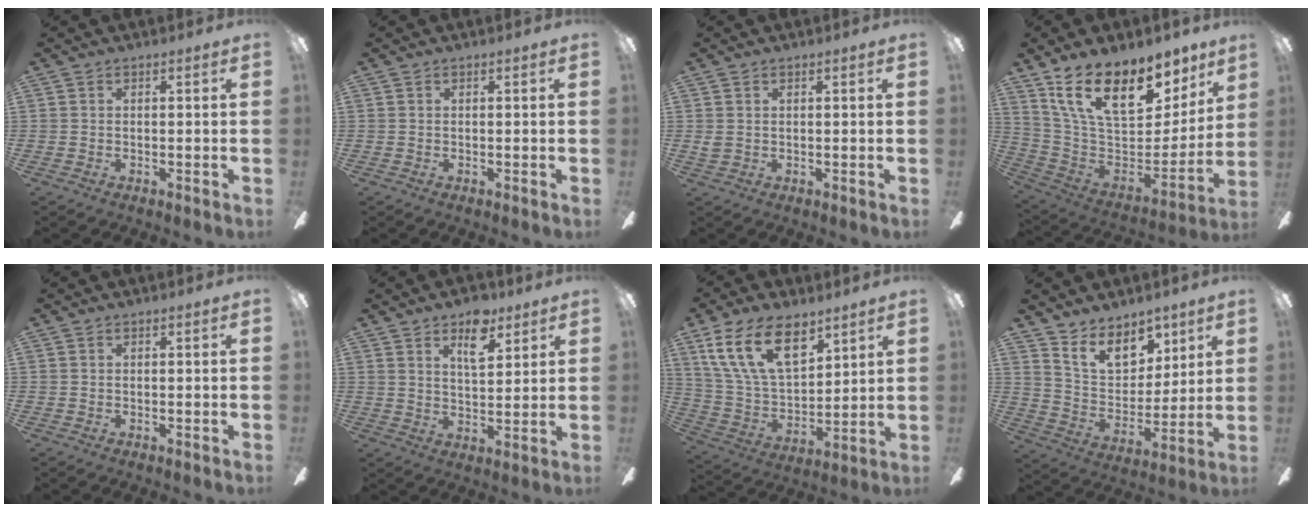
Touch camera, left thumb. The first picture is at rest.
{"total": 0.0}
{"total": 1.3, "force": [0.6, 1.0, 0.6], "torque": [-0.013, 0.002, 0.011]}
{"total": 21.6, "force": [14.2, 9.8, 13.0], "torque": [-0.225, -0.097, 0.252]}
{"total": 0.0}
{"total": 9.2, "force": [5.5, 4.6, 5.7], "torque": [-0.075, -0.018, 0.093]}
{"total": 19.1, "force": [10.6, 9.9, 12.4], "torque": [-0.254, -0.042, 0.193]}
{"total": 12.9, "force": [9.3, 7.6, 4.7], "torque": [-0.090, -0.054, 0.180]}